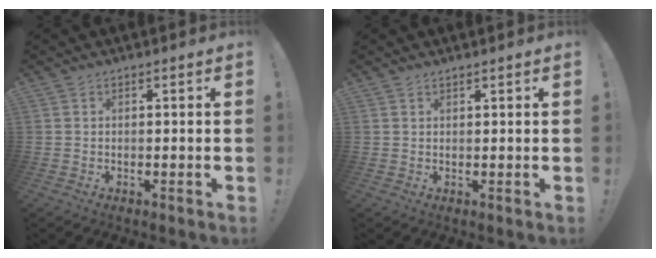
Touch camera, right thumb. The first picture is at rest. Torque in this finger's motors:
{"motor_torque": [-0.36, 0.09, -0.10, 0.24, -0.01]}